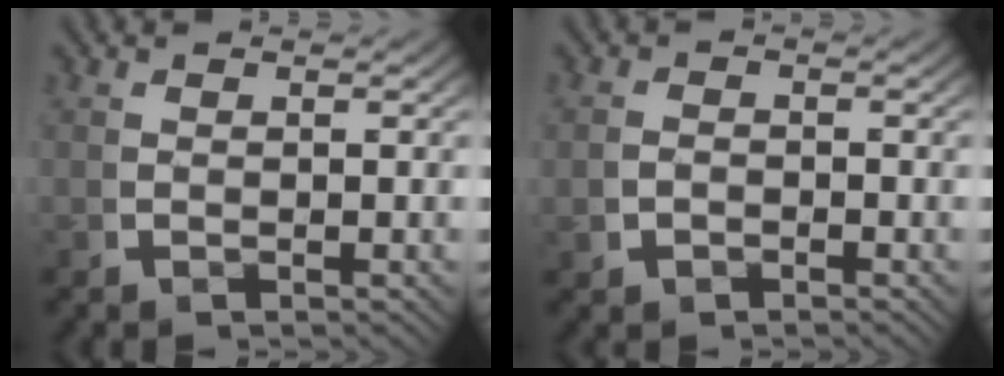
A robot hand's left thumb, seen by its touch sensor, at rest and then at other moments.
{"total": 1.2, "force": [-0.7, 0.9, 0.4], "torque": [-0.015, -0.006, -0.009]}